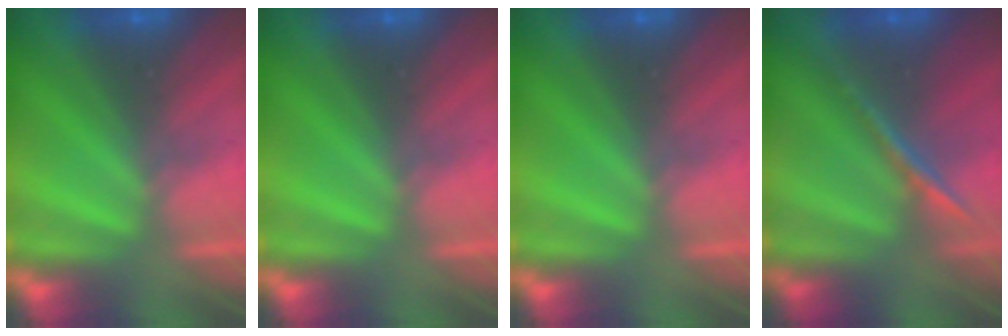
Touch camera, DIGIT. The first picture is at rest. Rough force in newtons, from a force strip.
{"total": 0.0}
{"total": 0.0}
{"total": 1.8}